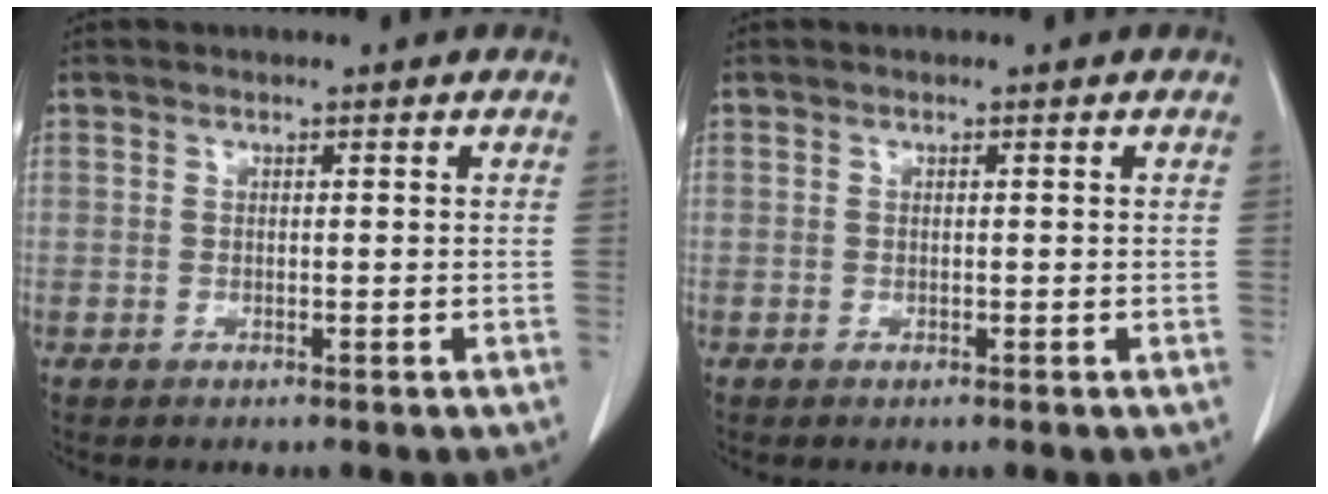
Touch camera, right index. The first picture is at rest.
{"total": 0.0}